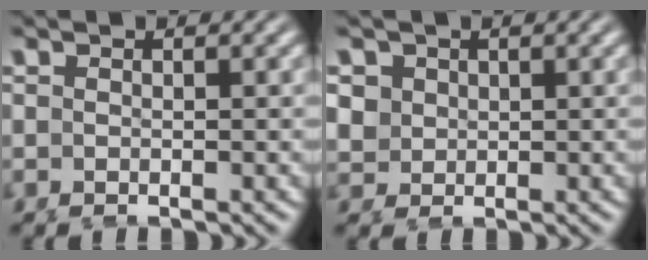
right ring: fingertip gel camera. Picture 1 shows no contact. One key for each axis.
{"total": 3.9, "fx": 0.7, "fy": 3.4, "fz": 1.8, "tx": -0.048, "ty": -0.009, "tz": 0.021}